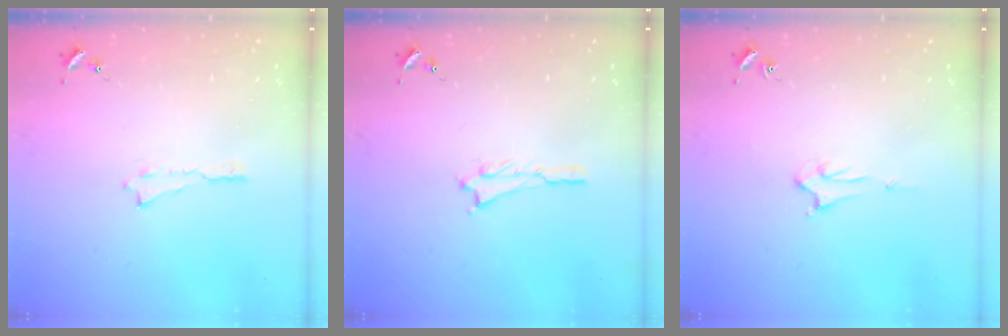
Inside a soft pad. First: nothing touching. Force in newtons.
{"total": 0.7, "press": 0.7, "slide": 0.1}
{"total": 1.9, "press": 1.9, "slide": 0.1}